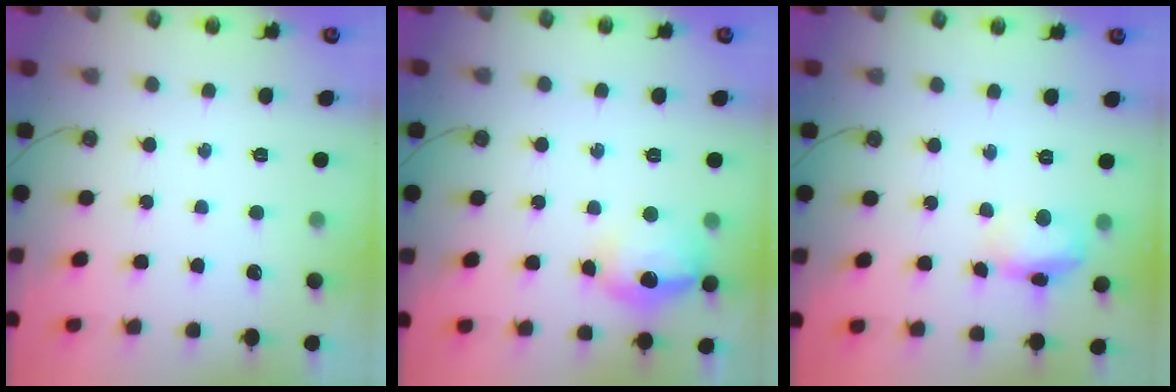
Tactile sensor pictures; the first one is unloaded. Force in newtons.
{"total": 13.7, "press": 13.6, "slide": 1.0}
{"total": 12.1, "press": 12.1, "slide": 0.9}